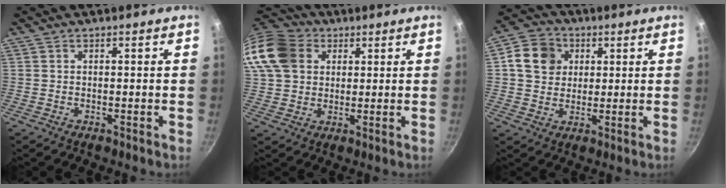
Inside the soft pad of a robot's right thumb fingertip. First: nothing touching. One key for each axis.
{"total": 16.8, "fx": 5.4, "fy": 13.4, "fz": 8.6, "tx": -0.189, "ty": 0.021, "tz": 0.092}
{"total": 7.9, "fx": 2.0, "fy": 6.8, "fz": 3.4, "tx": -0.030, "ty": 0.008, "tz": 0.024}